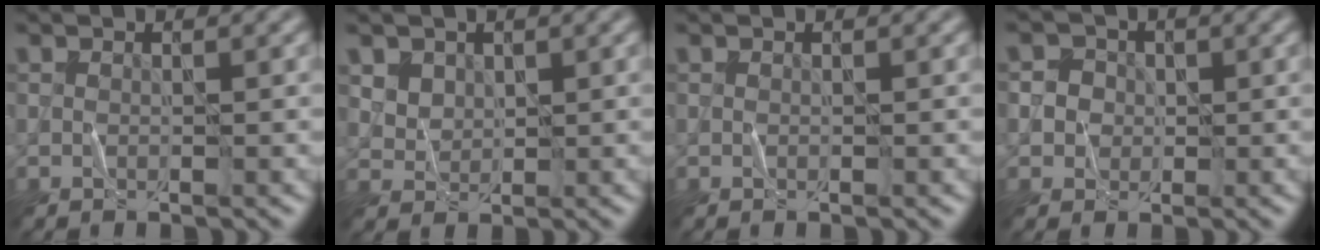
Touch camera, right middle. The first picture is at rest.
{"total": 3.9, "force": [2.3, 2.7, 1.6], "torque": [-0.057, 0.000, 0.059]}
{"total": 0.0}
{"total": 3.4, "force": [0.7, 3.1, 1.1], "torque": [-0.003, 0.011, 0.003]}